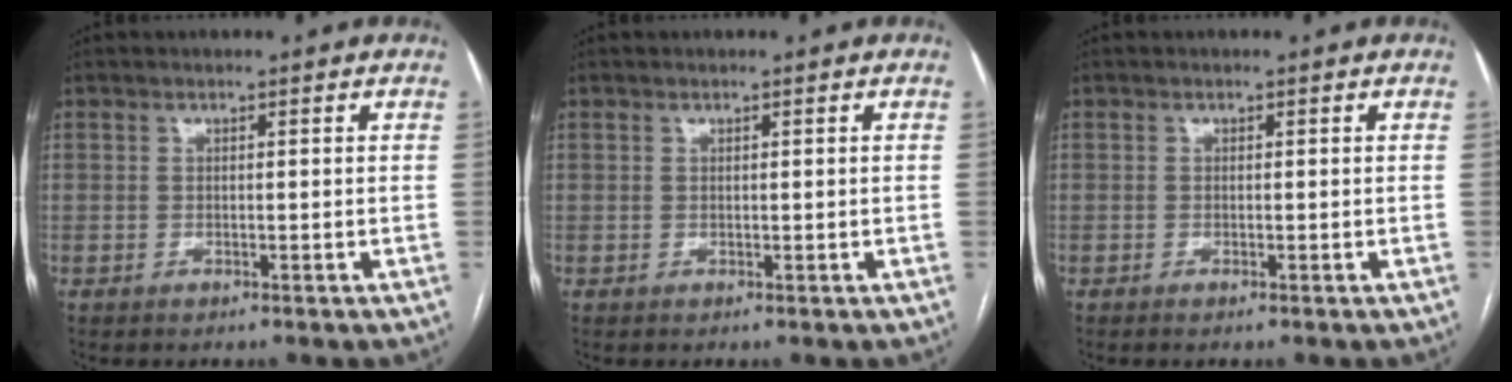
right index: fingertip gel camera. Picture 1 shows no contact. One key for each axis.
{"total": 0.0}
{"total": 0.7, "fx": -0.5, "fy": 0.0, "fz": 0.4, "tx": -0.009, "ty": -0.001, "tz": -0.009}